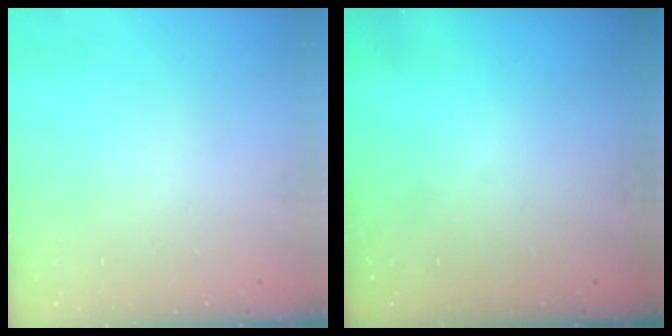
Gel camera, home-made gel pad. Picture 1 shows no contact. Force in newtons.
{"total": 0.0}